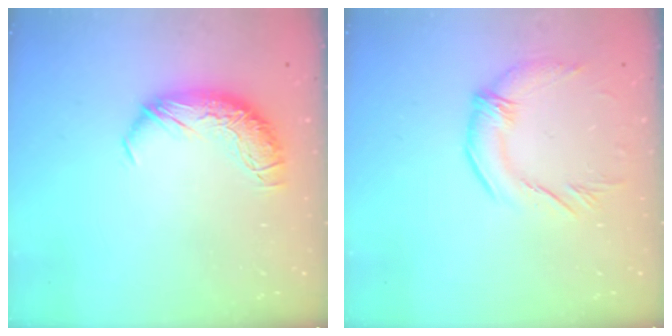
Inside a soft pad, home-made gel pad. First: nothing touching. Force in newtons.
{"total": 2.3, "press": 1.8, "slide": 1.4}